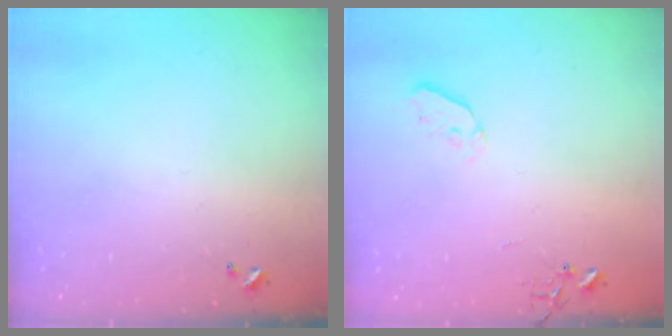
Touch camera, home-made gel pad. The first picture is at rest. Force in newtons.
{"total": 4.5, "press": 4.4, "slide": 0.7}